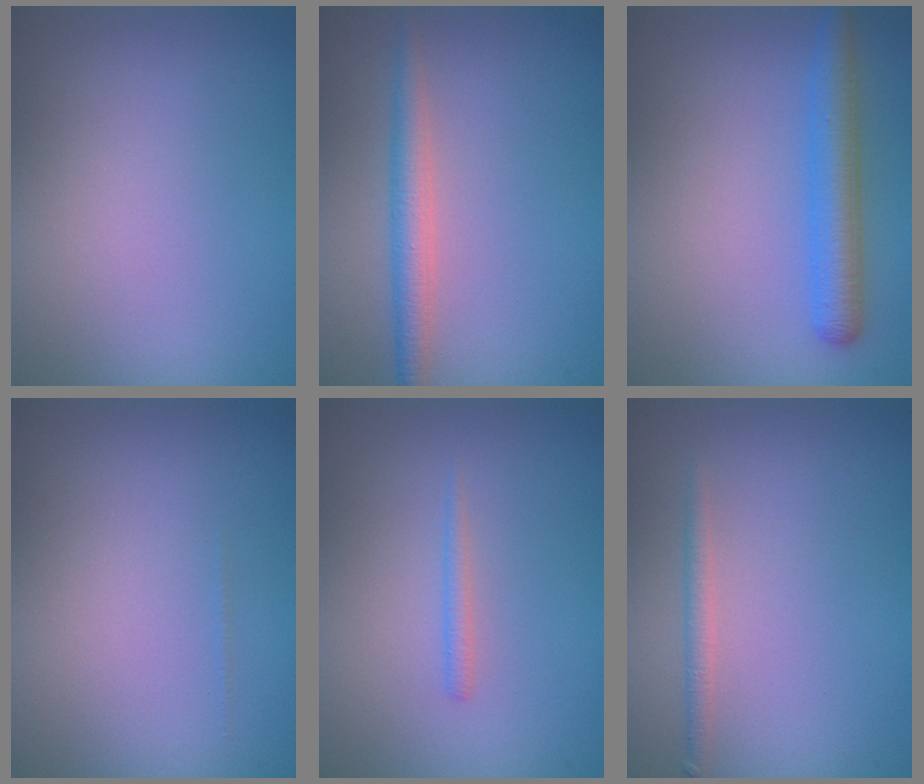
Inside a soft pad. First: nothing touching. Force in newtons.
{"total": 2.5, "press": 2.5, "slide": 0.1}
{"total": 3.4, "press": 3.4, "slide": 0.2}
{"total": 0.0}
{"total": 0.8, "press": 0.8, "slide": 0.1}
{"total": 1.1, "press": 1.1, "slide": 0.0}